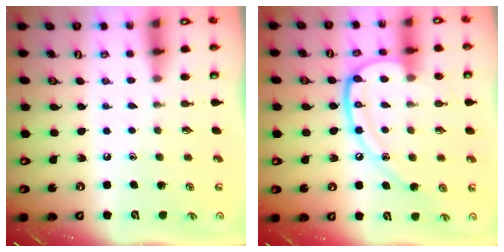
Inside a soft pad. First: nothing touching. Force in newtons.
{"total": 14.5, "press": 14.5, "slide": 0.8}